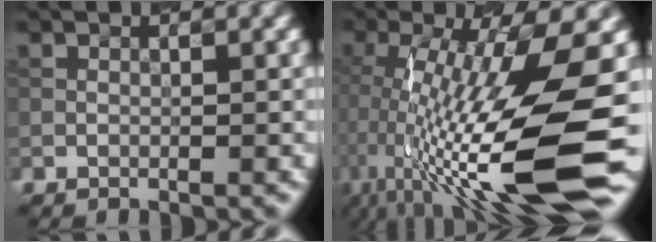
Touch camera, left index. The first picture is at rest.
{"total": 15.3, "force": [-2.4, 3.6, 14.7], "torque": [-0.263, -0.002, -0.035]}